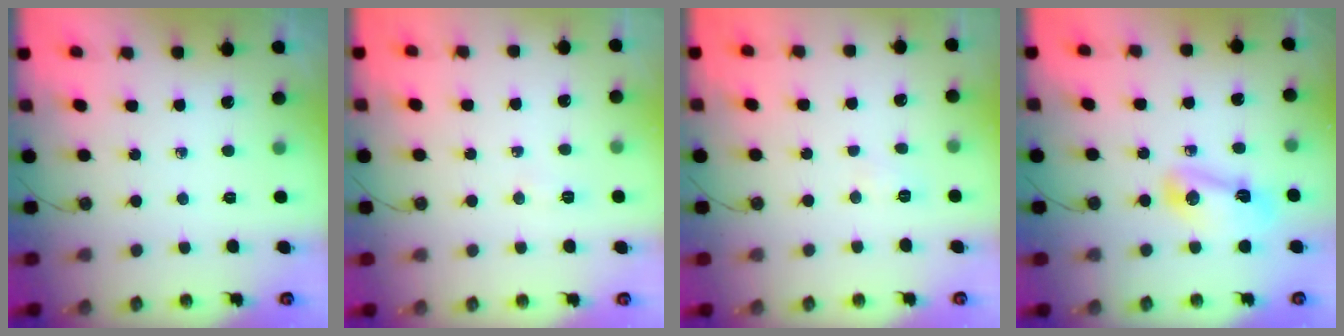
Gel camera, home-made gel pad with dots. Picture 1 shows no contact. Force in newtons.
{"total": 4.6, "press": 4.4, "slide": 1.5}
{"total": 3.1, "press": 3.0, "slide": 0.6}
{"total": 6.9, "press": 6.9, "slide": 0.4}